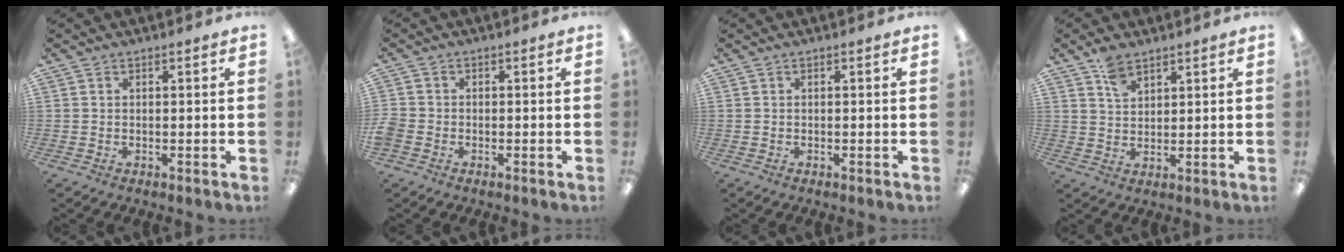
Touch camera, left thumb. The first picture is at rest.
{"total": 2.4, "force": [-1.1, 1.9, 1.0], "torque": [-0.015, 0.006, -0.019]}
{"total": 0.0}
{"total": 4.9, "force": [3.6, 2.5, 2.3], "torque": [-0.038, -0.013, 0.066]}